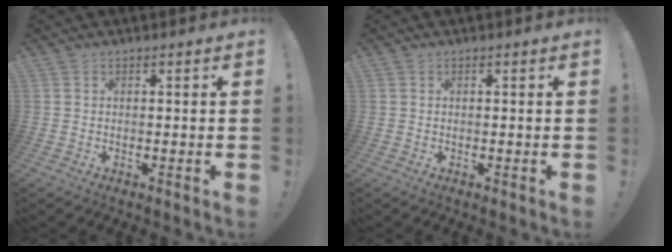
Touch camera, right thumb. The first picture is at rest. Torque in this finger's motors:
{"motor_torque": [0.03, -0.17, 0.42, -0.10, 0.00]}